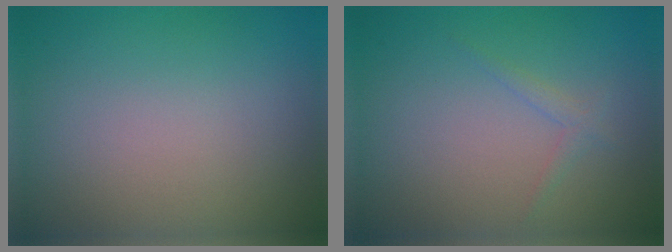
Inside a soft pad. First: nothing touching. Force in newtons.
{"total": 1.0, "press": 1.0, "slide": 0.1}